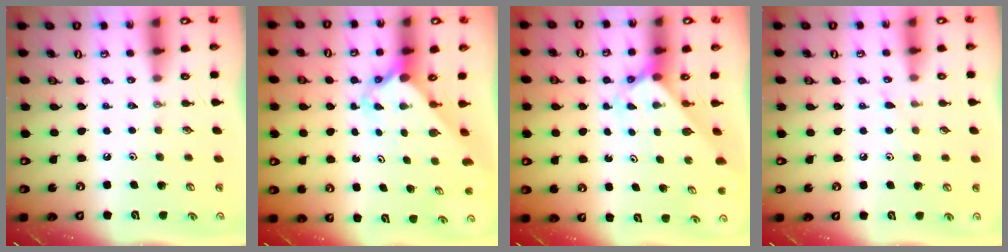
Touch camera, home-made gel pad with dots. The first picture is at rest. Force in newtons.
{"total": 2.6, "press": 2.6, "slide": 0.2}
{"total": 1.9, "press": 1.9, "slide": 0.1}
{"total": 6.5, "press": 6.5, "slide": 0.7}